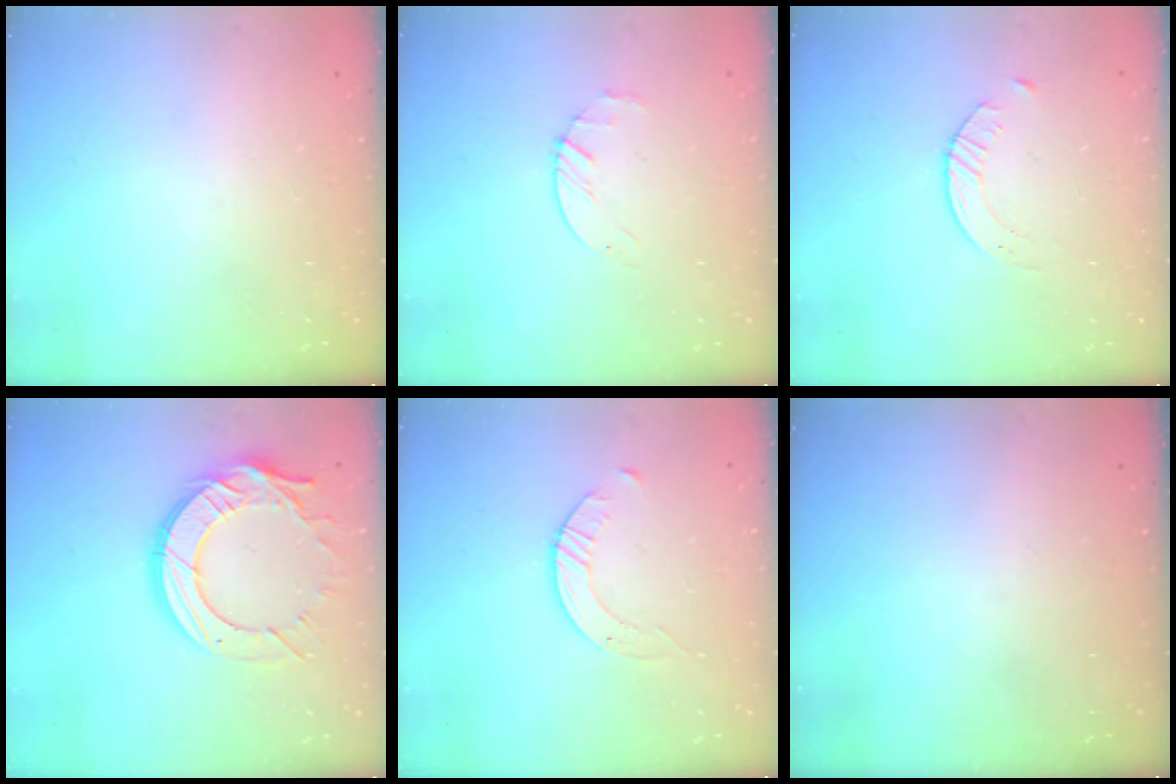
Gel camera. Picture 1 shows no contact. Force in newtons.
{"total": 2.2, "press": 2.2, "slide": 0.3}
{"total": 2.1, "press": 2.0, "slide": 0.3}
{"total": 17.4, "press": 17.3, "slide": 1.7}
{"total": 2.7, "press": 2.7, "slide": 0.3}
{"total": 0.0}